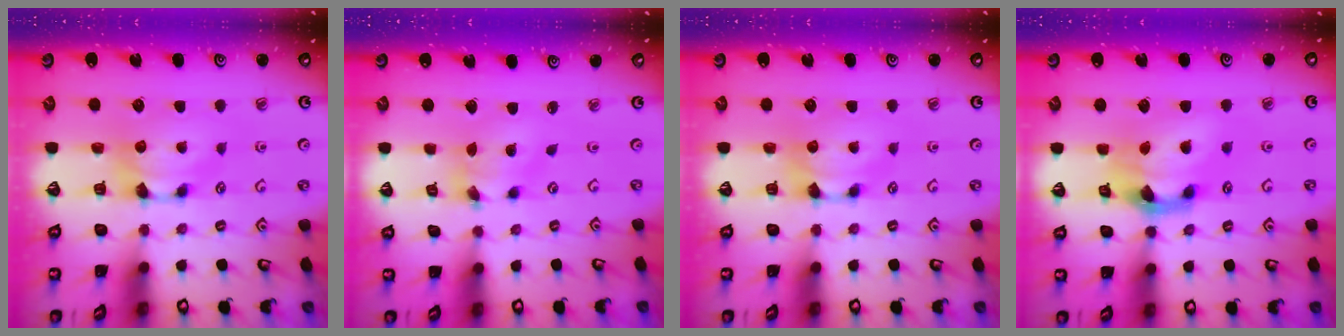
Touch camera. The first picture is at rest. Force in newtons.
{"total": 2.5, "press": 2.1, "slide": 1.3}
{"total": 0.0}
{"total": 5.6, "press": 5.0, "slide": 2.5}